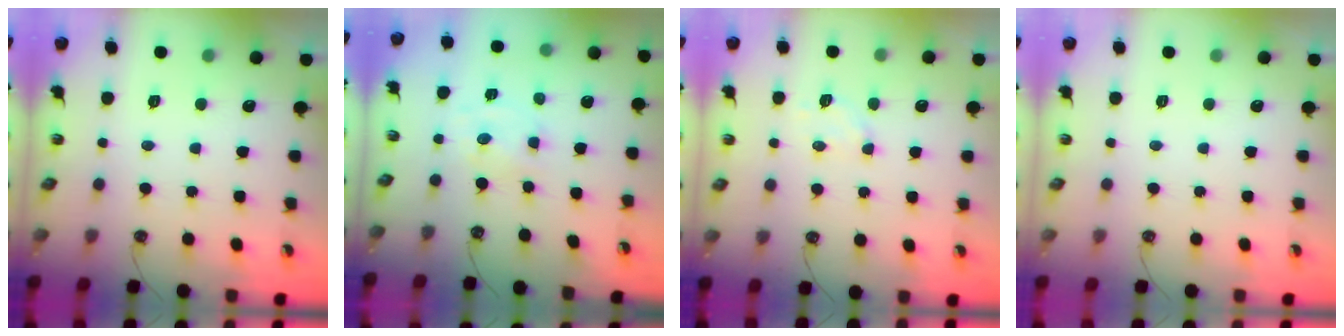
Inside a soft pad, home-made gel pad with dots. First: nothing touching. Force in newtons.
{"total": 0.8, "press": 0.8, "slide": 0.1}
{"total": 4.9, "press": 4.8, "slide": 0.7}
{"total": 0.0}